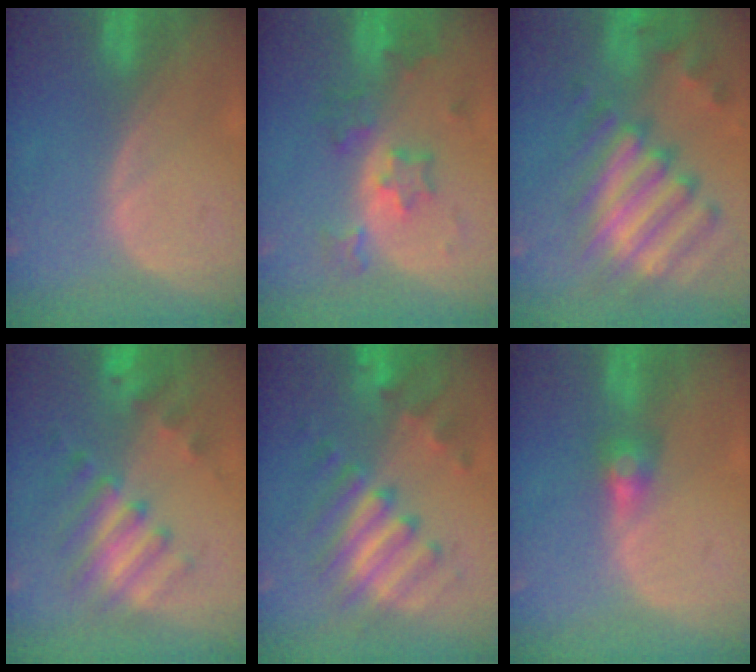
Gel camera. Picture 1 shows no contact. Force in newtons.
{"total": 6.1, "press": 5.9, "slide": 1.6}
{"total": 12.5, "press": 10.8, "slide": 6.3}
{"total": 7.4, "press": 7.3, "slide": 1.3}
{"total": 8.4, "press": 8.4, "slide": 0.3}
{"total": 3.0, "press": 2.5, "slide": 1.6}